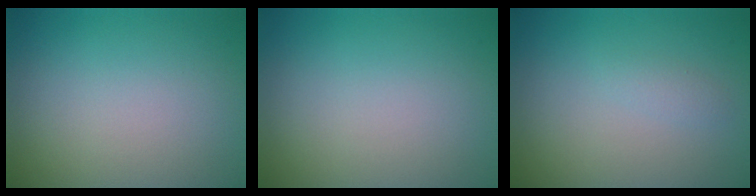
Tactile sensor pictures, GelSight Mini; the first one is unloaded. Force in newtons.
{"total": 0.0}
{"total": 0.8, "press": 0.7, "slide": 0.1}